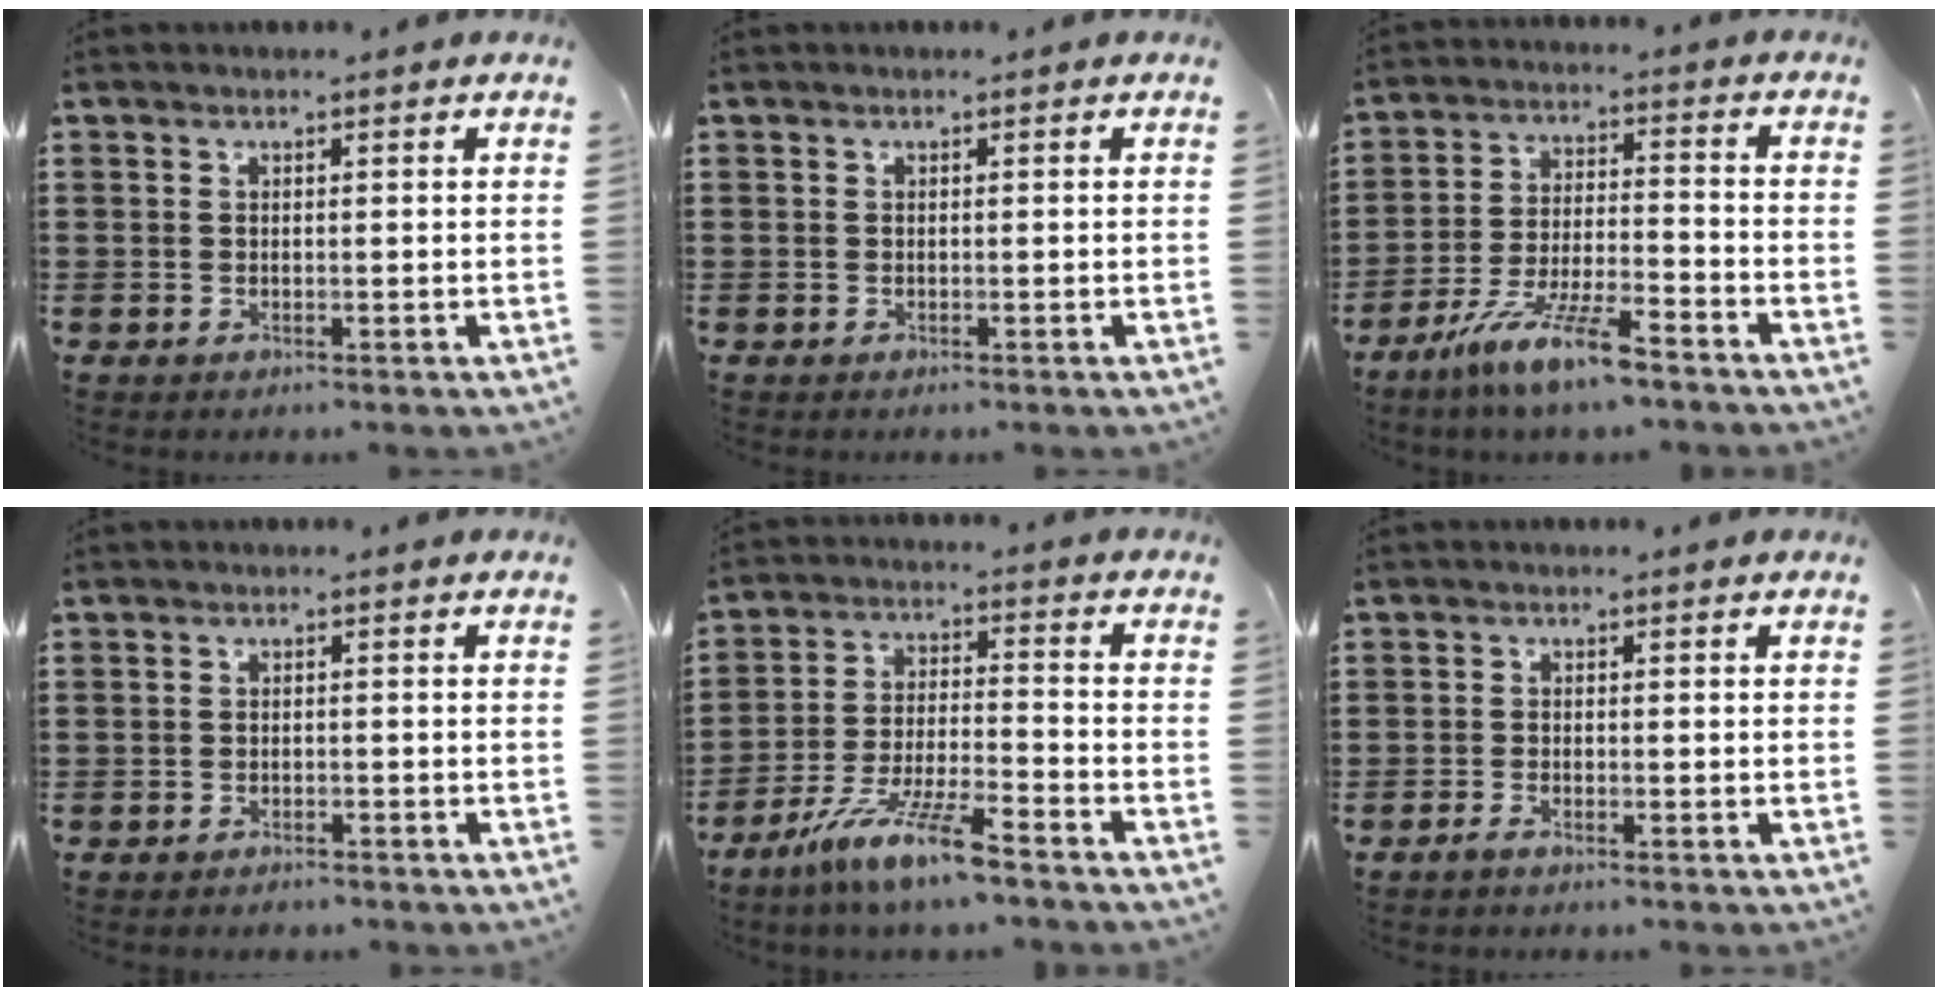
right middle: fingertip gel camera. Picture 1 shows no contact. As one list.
[{"total": 0.0}, {"total": 9.1, "force": [-6.9, 0.4, 5.9], "torque": [-0.121, -0.005, -0.132]}, {"total": 0.9, "force": [-0.8, 0.2, -0.2], "torque": [0.002, 0.004, -0.021]}, {"total": 9.5, "force": [-7.3, -0.1, 6.1], "torque": [-0.129, -0.006, -0.146]}, {"total": 1.1, "force": [-0.9, 0.1, 0.6], "torque": [-0.014, -0.003, -0.017]}]